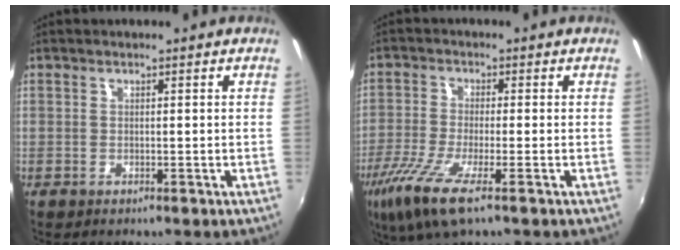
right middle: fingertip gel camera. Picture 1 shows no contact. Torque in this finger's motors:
{"motor_torque": [1.22, -0.92, 0.58, 0.21]}